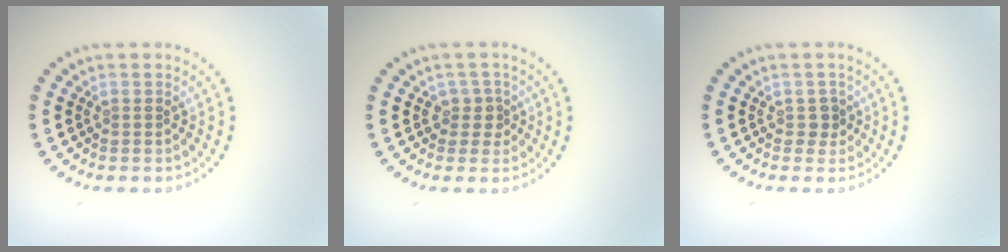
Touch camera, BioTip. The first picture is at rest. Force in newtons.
{"total": 1.7, "press": 1.3, "slide": 1.1}
{"total": 1.0, "press": 0.9, "slide": 0.6}